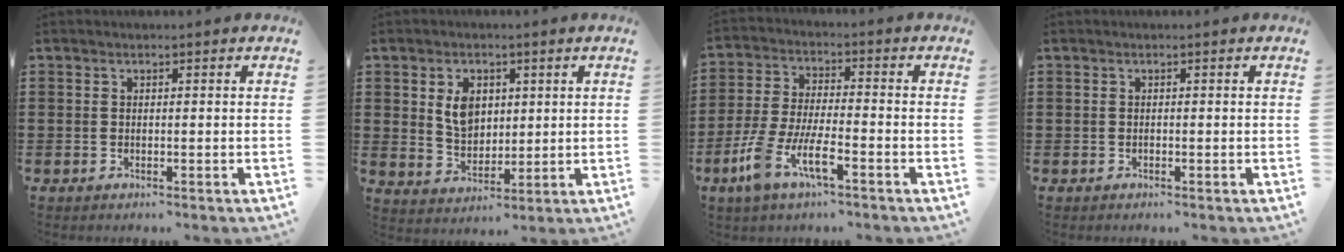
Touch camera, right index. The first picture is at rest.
{"total": 5.7, "force": [1.7, 4.1, 3.6], "torque": [-0.077, 0.012, 0.026]}
{"total": 8.1, "force": [-4.4, 2.1, 6.5], "torque": [-0.160, -0.014, -0.087]}
{"total": 0.0}